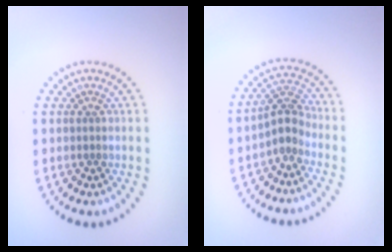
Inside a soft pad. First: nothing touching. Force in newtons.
{"total": 2.8, "press": 2.4, "slide": 1.4}